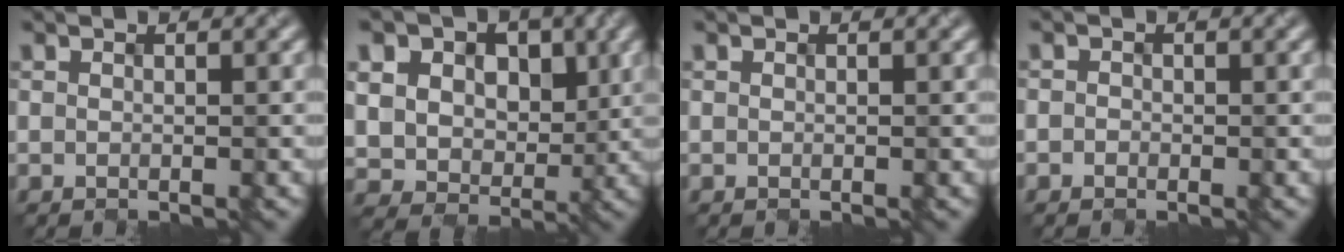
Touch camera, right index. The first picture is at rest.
{"total": 10.6, "force": [3.5, 8.6, 5.1], "torque": [-0.100, 0.014, 0.060]}
{"total": 0.0}
{"total": 0.8, "force": [-0.5, 0.6, 0.0], "torque": [0.004, 0.001, -0.012]}